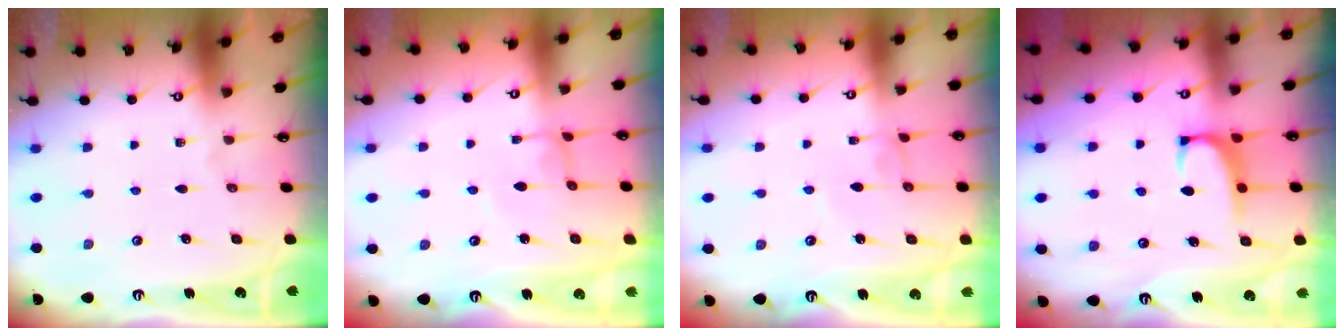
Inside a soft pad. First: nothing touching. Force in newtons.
{"total": 1.4, "press": 1.4, "slide": 0.1}
{"total": 1.4, "press": 1.4, "slide": 0.1}
{"total": 1.5, "press": 1.2, "slide": 0.8}